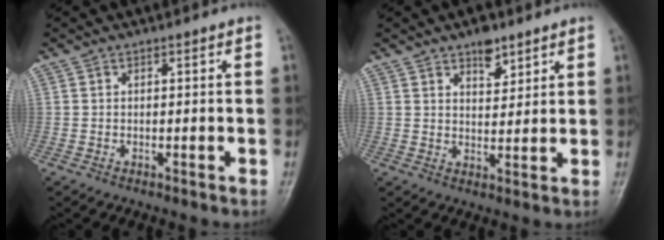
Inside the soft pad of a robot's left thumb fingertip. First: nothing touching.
{"total": 5.0, "force": [3.4, 2.4, 2.7], "torque": [-0.022, -0.021, 0.054]}